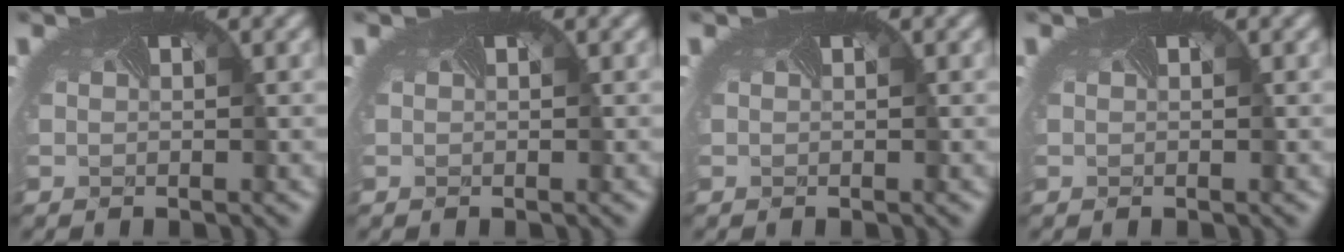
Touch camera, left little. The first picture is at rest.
{"total": 0.0}
{"total": 0.0}
{"total": 0.0}